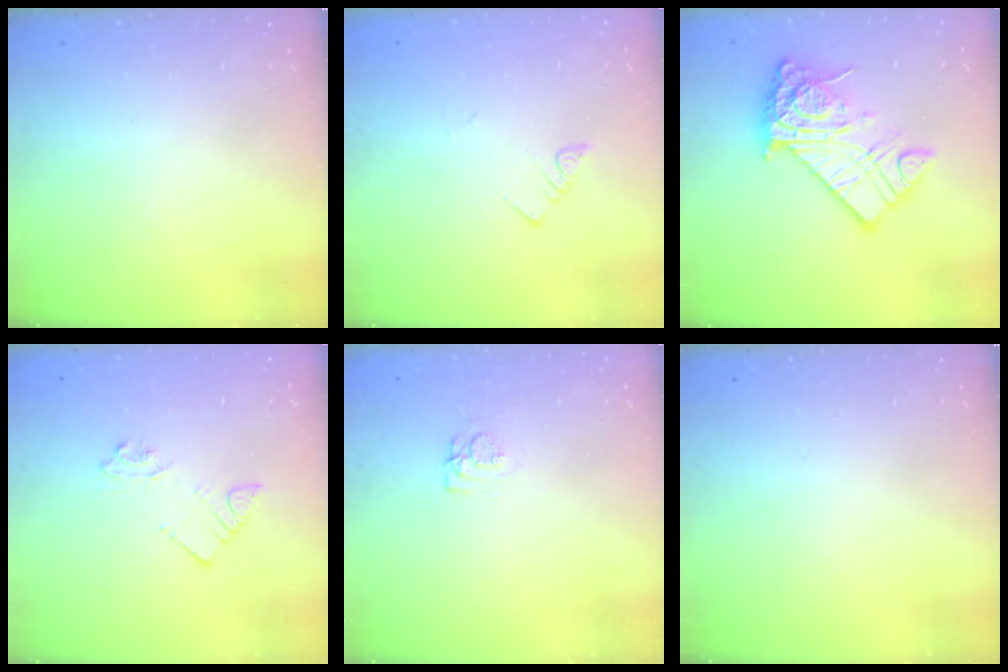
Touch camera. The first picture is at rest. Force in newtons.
{"total": 2.6, "press": 2.6, "slide": 0.3}
{"total": 14.2, "press": 14.1, "slide": 1.5}
{"total": 4.2, "press": 4.1, "slide": 0.6}
{"total": 6.8, "press": 6.8, "slide": 0.8}
{"total": 0.0}